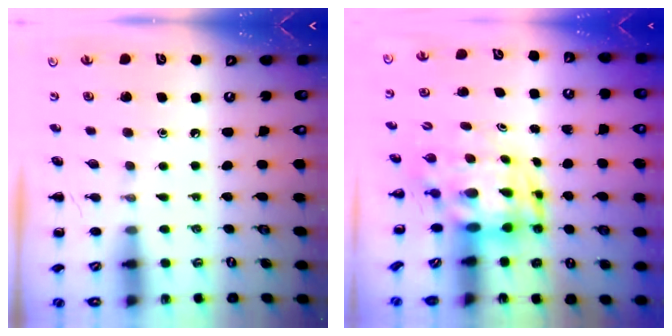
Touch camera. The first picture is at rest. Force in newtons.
{"total": 4.6, "press": 4.4, "slide": 1.2}